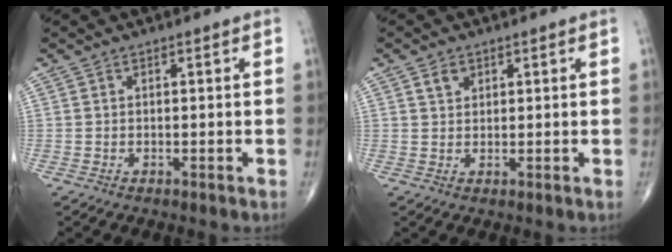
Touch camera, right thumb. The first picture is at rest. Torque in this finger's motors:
{"motor_torque": [-0.14, 0.10, 0.29, 0.24, 0.00]}